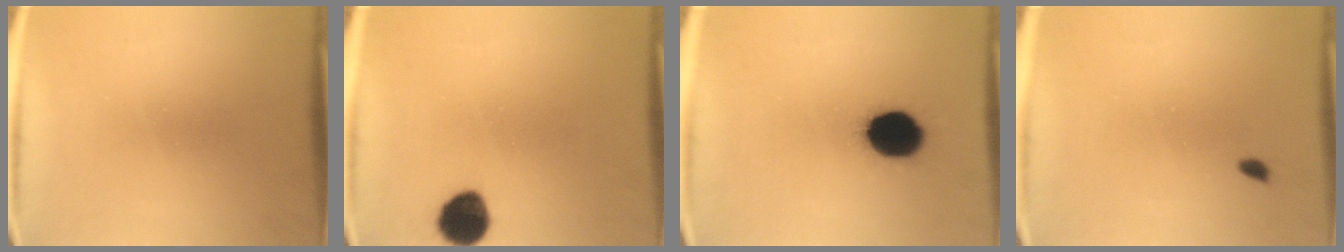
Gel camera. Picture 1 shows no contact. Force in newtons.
{"total": 8.6}
{"total": 14.5}
{"total": 0.9}